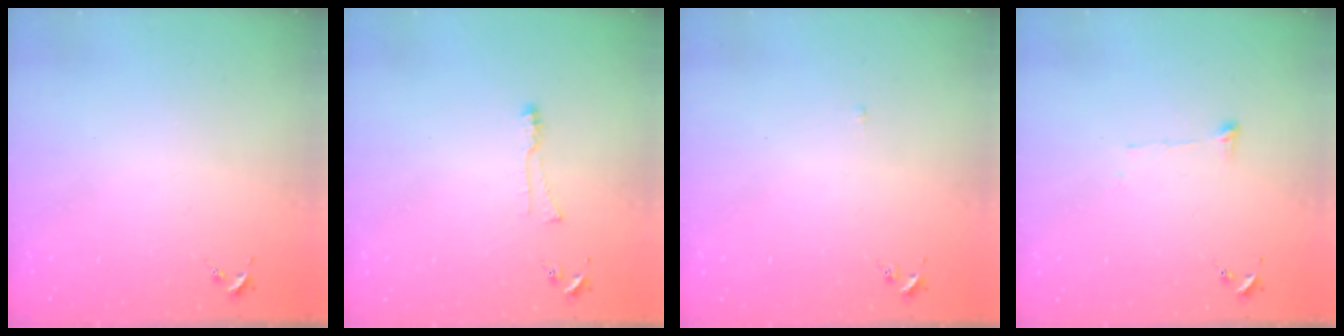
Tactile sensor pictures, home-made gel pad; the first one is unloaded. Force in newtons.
{"total": 6.9, "press": 6.8, "slide": 0.8}
{"total": 2.6, "press": 2.6, "slide": 0.3}
{"total": 4.6, "press": 4.5, "slide": 0.7}